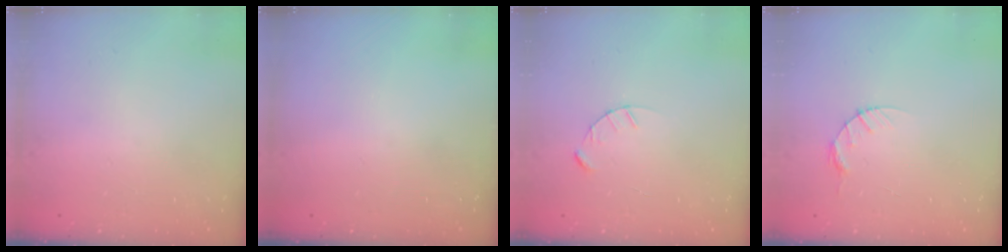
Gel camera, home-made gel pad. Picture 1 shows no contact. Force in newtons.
{"total": 0.0}
{"total": 2.4, "press": 2.4, "slide": 0.3}
{"total": 3.9, "press": 3.8, "slide": 0.5}